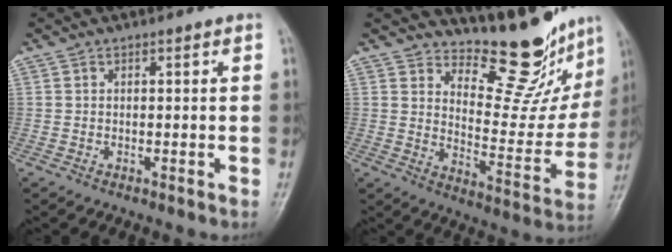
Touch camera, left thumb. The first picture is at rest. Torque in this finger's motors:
{"motor_torque": [0.16, 0.06, -0.29, -0.35, 0.03]}